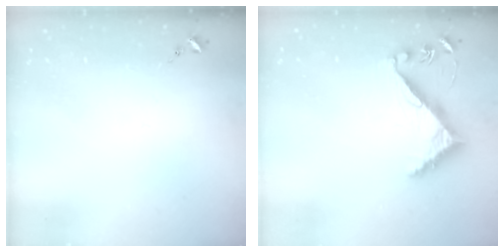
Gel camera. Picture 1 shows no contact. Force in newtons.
{"total": 8.0, "press": 8.0, "slide": 0.5}